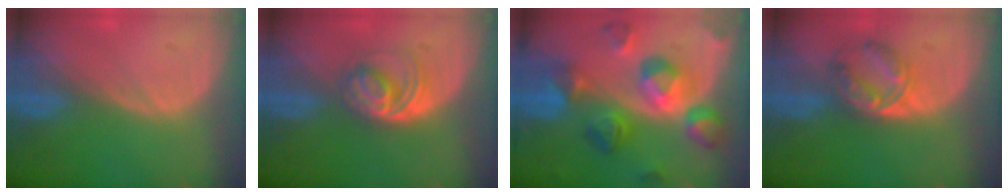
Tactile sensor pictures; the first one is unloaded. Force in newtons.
{"total": 6.2, "press": 5.3, "slide": 3.2}
{"total": 11.4, "press": 11.4, "slide": 0.9}
{"total": 5.8, "press": 5.5, "slide": 1.7}